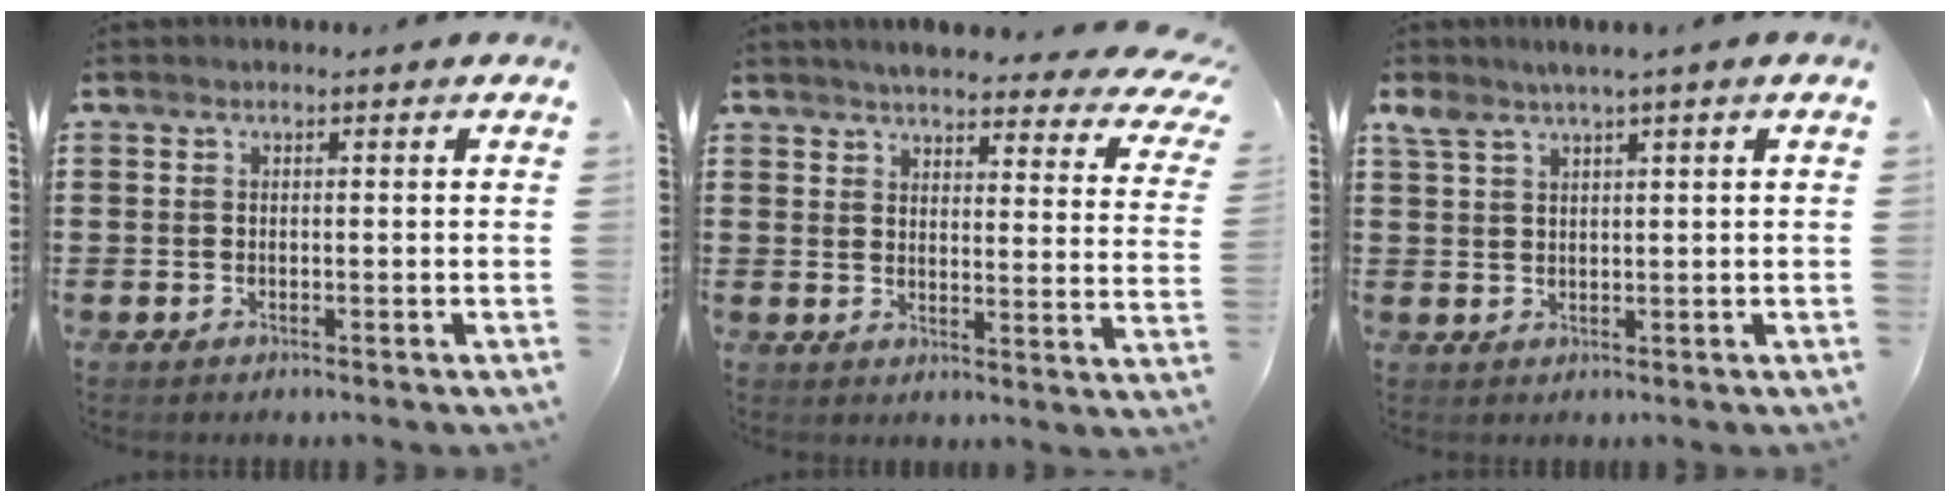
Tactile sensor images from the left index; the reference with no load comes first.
{"total": 4.7, "force": [4.3, 0.3, 2.1], "torque": [-0.051, -0.028, 0.071]}
{"total": 2.7, "force": [1.6, 0.3, 2.1], "torque": [-0.046, 0.000, 0.028]}